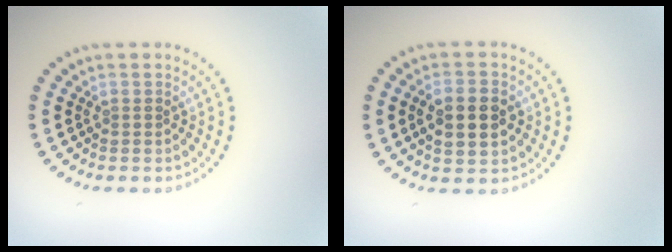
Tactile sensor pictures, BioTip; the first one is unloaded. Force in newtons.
{"total": 3.6, "press": 3.6, "slide": 0.3}